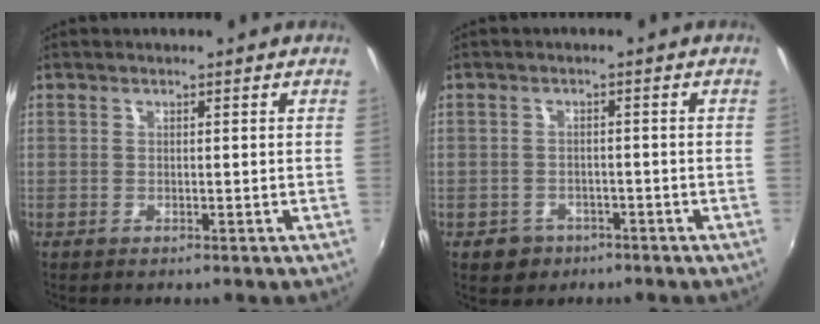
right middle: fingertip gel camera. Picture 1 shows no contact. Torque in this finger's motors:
{"motor_torque": [0.55, -0.52, -0.05, 0.00]}